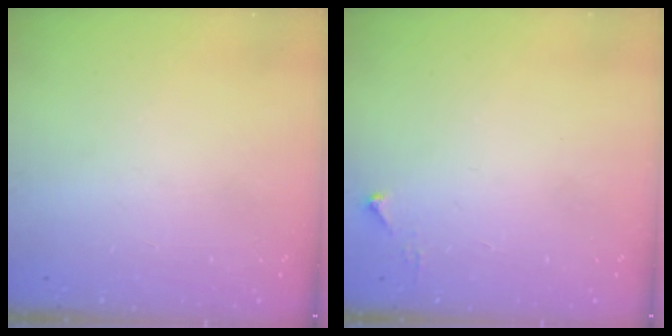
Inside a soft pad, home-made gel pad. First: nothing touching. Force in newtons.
{"total": 3.1, "press": 3.1, "slide": 0.4}